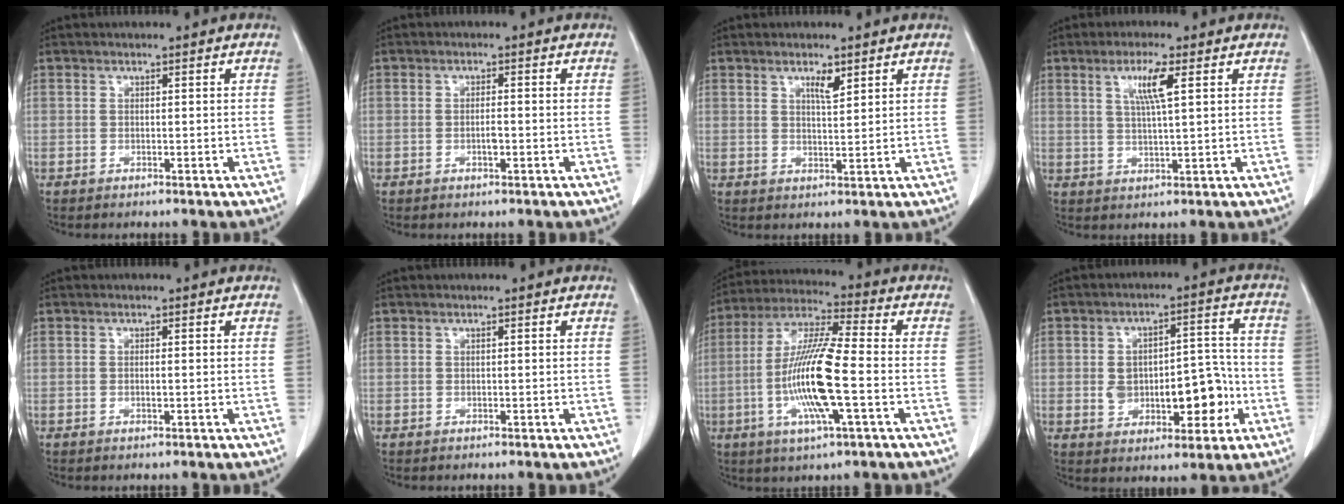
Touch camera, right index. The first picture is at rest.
{"total": 1.7, "force": [-0.5, 0.3, 1.6], "torque": [-0.031, 0.000, -0.008]}
{"total": 2.9, "force": [1.8, 0.6, 2.2], "torque": [-0.040, -0.002, 0.031]}
{"total": 5.4, "force": [2.1, 0.1, 5.0], "torque": [-0.094, 0.000, 0.038]}
{"total": 0.8, "force": [-0.1, 0.1, 0.7], "torque": [-0.016, -0.002, -0.001]}
{"total": 0.0}
{"total": 14.7, "force": [-3.2, 1.2, 14.3], "torque": [-0.290, -0.009, -0.064]}
{"total": 11.6, "force": [-2.0, 6.1, 9.7], "torque": [-0.139, 0.029, -0.016]}